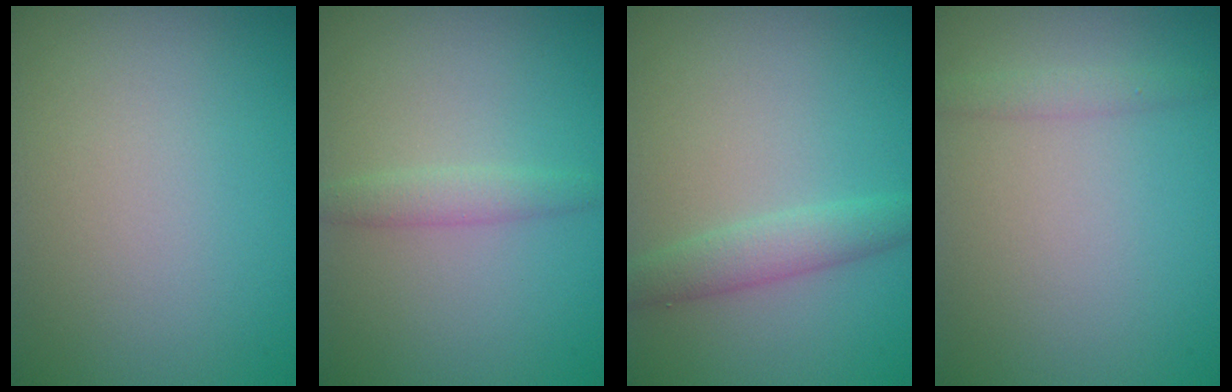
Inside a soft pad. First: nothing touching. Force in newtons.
{"total": 1.6, "press": 1.6, "slide": 0.0}
{"total": 2.4, "press": 2.4, "slide": 0.1}
{"total": 1.1, "press": 1.1, "slide": 0.1}